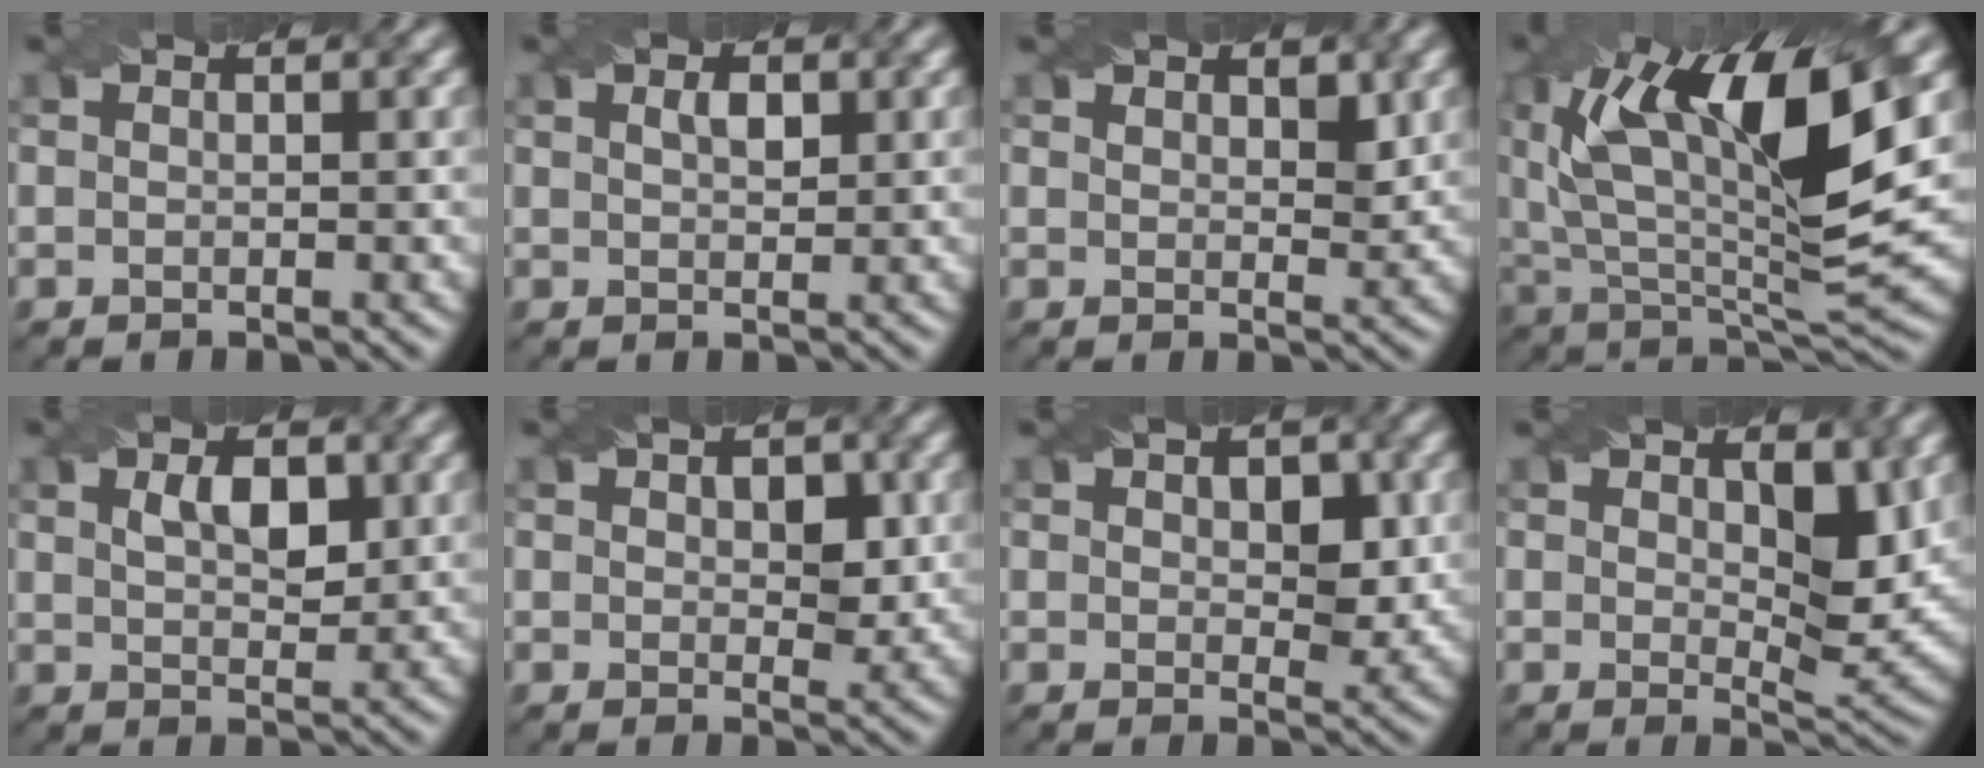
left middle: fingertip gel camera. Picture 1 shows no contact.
{"total": 1.6, "force": [0.7, 0.7, 1.2], "torque": [-0.024, 0.002, 0.015]}
{"total": 2.4, "force": [1.4, 1.3, 1.4], "torque": [-0.020, -0.009, 0.031]}
{"total": 14.7, "force": [5.4, 5.3, 12.6], "torque": [-0.222, 0.003, 0.093]}
{"total": 3.3, "force": [1.1, 1.7, 2.6], "torque": [-0.051, 0.002, 0.024]}
{"total": 3.5, "force": [1.1, 2.0, 2.6], "torque": [-0.032, -0.004, 0.019]}
{"total": 4.0, "force": [1.1, 2.3, 3.1], "torque": [-0.038, -0.006, 0.017]}
{"total": 4.9, "force": [1.4, 2.2, 4.1], "torque": [-0.060, -0.013, 0.029]}